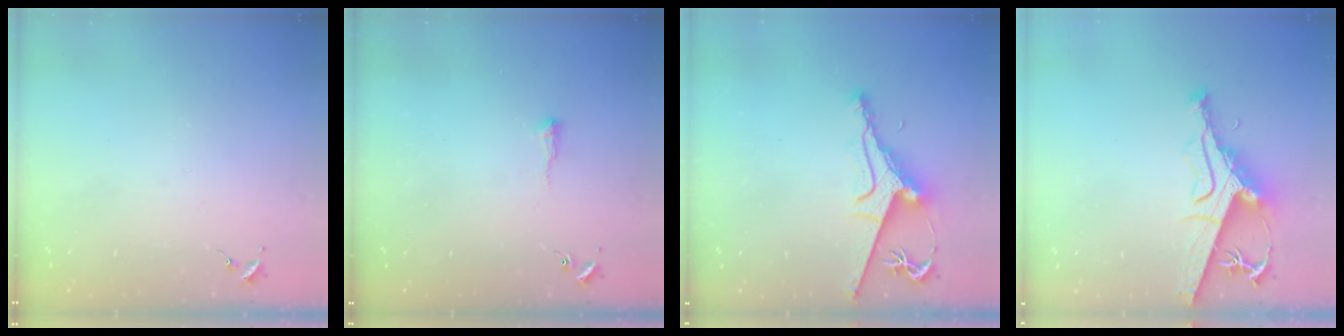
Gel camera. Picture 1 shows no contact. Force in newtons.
{"total": 4.0, "press": 3.9, "slide": 0.8}
{"total": 8.3, "press": 8.2, "slide": 1.2}
{"total": 11.9, "press": 11.9, "slide": 1.1}